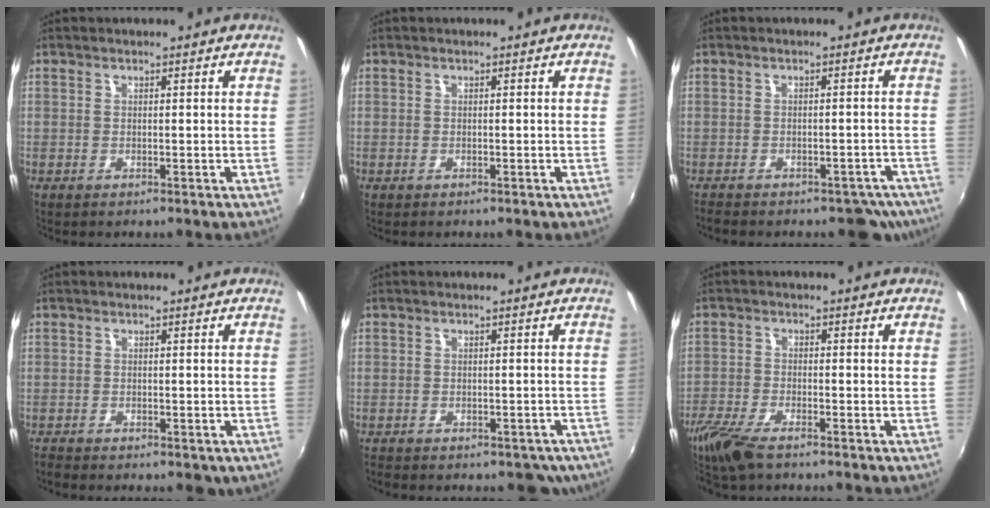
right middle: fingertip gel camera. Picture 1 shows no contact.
{"total": 0.0}
{"total": 7.9, "force": [-6.9, 3.6, 1.8], "torque": [-0.022, 0.017, -0.068]}
{"total": 3.5, "force": [-2.6, 1.8, 1.4], "torque": [-0.035, -0.013, -0.038]}
{"total": 6.7, "force": [-5.4, 3.2, 2.2], "torque": [-0.037, 0.007, -0.055]}
{"total": 8.1, "force": [-6.3, 2.0, 4.7], "torque": [-0.123, -0.026, -0.124]}